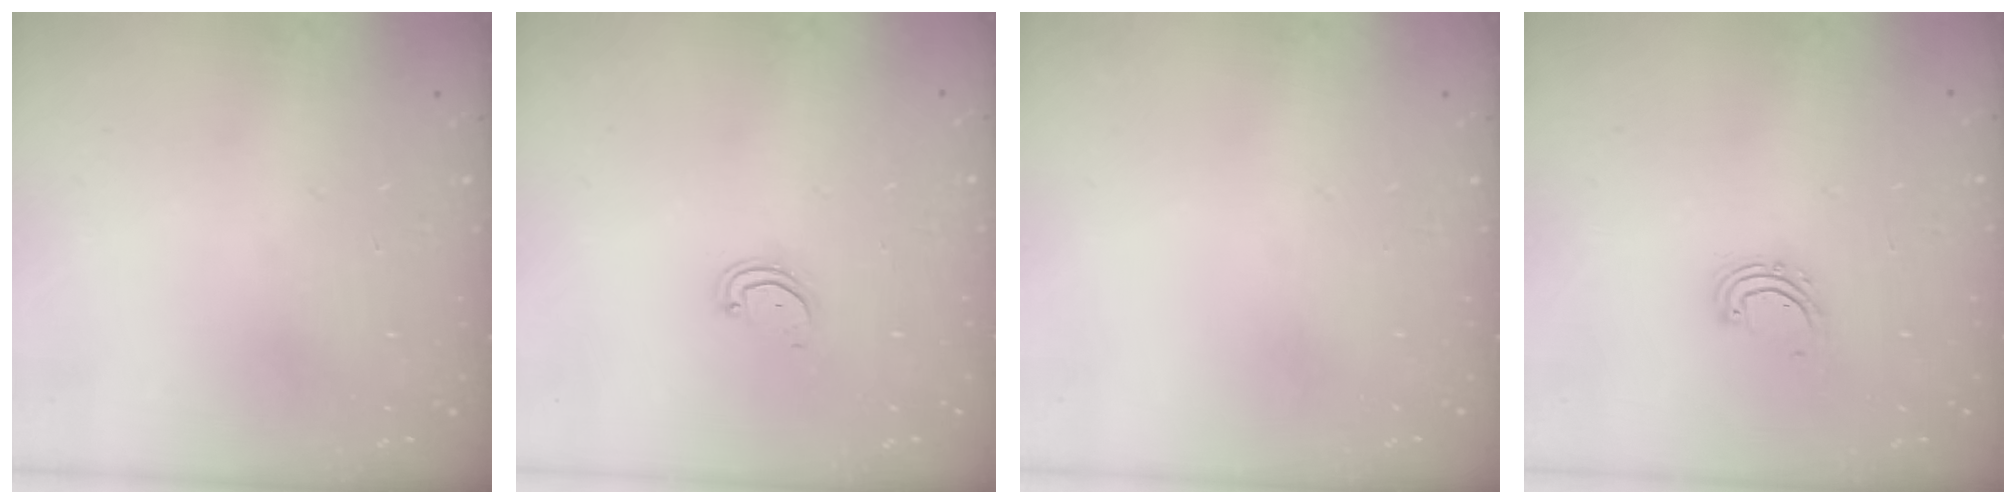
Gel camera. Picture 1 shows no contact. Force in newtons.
{"total": 3.0, "press": 3.0, "slide": 0.2}
{"total": 0.0}
{"total": 3.9, "press": 3.9, "slide": 0.2}